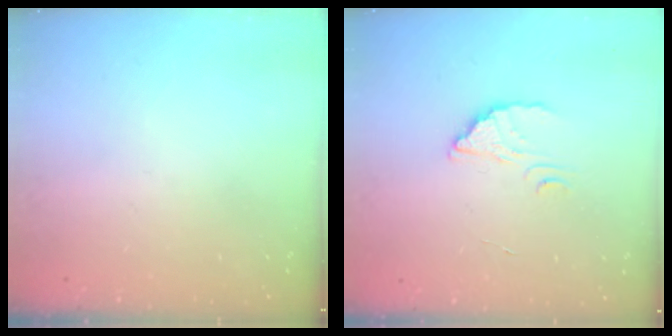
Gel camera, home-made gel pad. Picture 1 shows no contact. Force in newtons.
{"total": 2.4, "press": 2.4, "slide": 0.1}